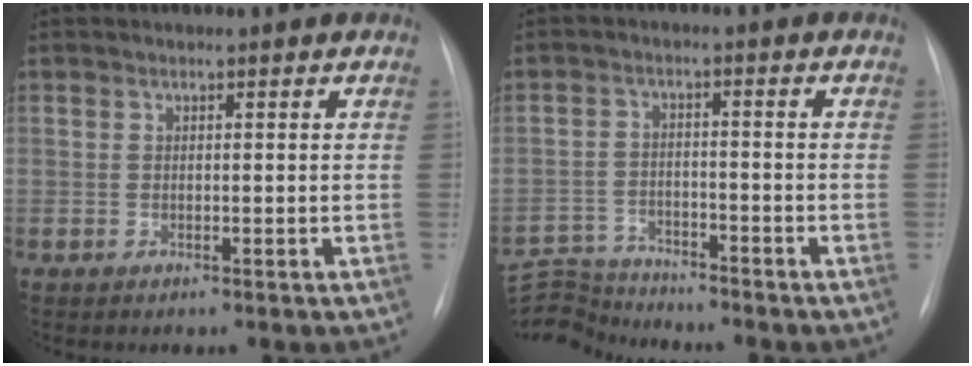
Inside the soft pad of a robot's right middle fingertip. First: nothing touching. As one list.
[{"total": 8.9, "force": [-8.9, 0.9, 0.0], "torque": [-0.010, 0.009, -0.164]}]